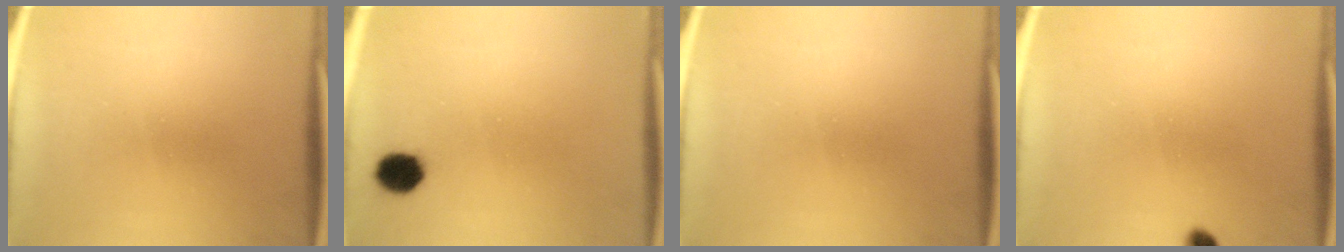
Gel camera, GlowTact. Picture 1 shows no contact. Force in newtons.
{"total": 4.9}
{"total": 0.0}
{"total": 2.9}